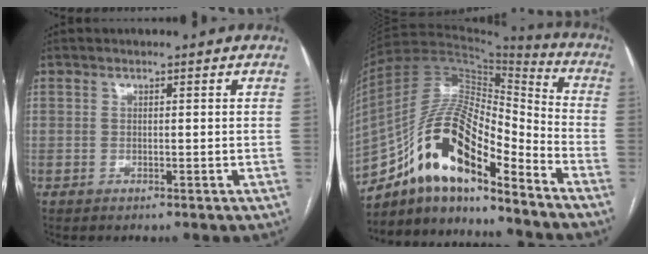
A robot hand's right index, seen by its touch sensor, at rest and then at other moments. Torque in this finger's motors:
{"motor_torque": [1.06, -1.08, 0.99, 0.21]}